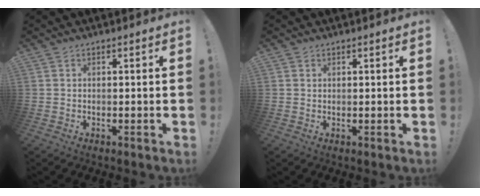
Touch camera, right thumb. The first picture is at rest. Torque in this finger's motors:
{"motor_torque": [-0.16, -0.13, -0.19, 0.28, 0.01]}